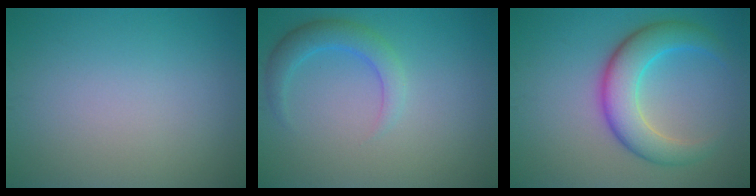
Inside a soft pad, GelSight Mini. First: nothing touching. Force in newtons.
{"total": 2.9, "press": 2.9, "slide": 0.1}
{"total": 6.1, "press": 6.1, "slide": 0.2}